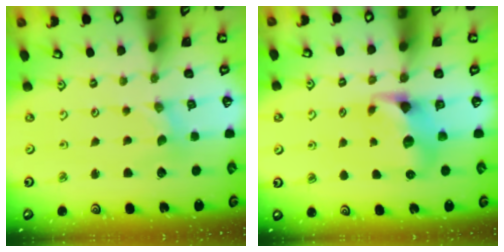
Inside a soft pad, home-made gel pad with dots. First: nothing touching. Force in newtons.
{"total": 8.1, "press": 8.1, "slide": 1.0}